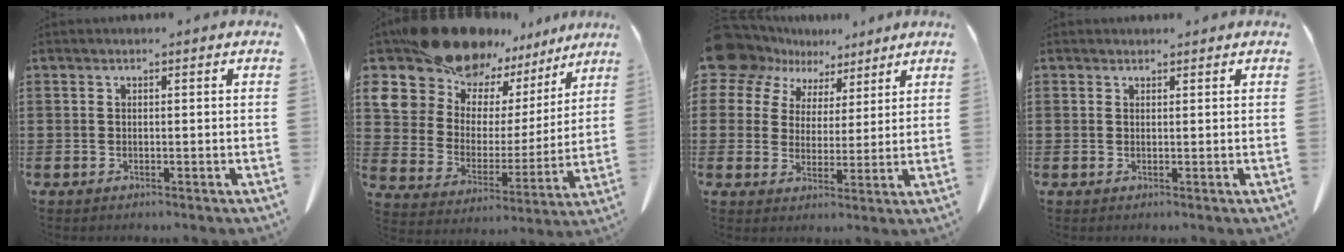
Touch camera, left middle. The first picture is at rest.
{"total": 15.2, "force": [13.6, 5.9, 3.4], "torque": [-0.119, -0.104, 0.243]}
{"total": 9.5, "force": [7.4, 5.7, 1.8], "torque": [-0.080, -0.025, 0.145]}
{"total": 0.9, "force": [0.8, 0.4, 0.0], "torque": [-0.003, 0.001, 0.016]}